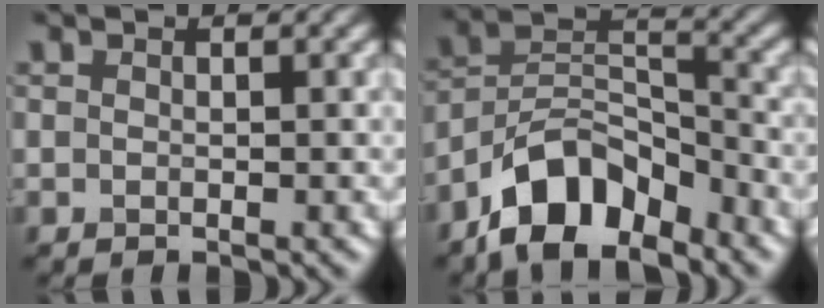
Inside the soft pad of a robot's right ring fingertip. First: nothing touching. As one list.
[{"total": 8.8, "force": [-6.3, 4.0, 4.8], "torque": [-0.071, 0.007, -0.128]}]